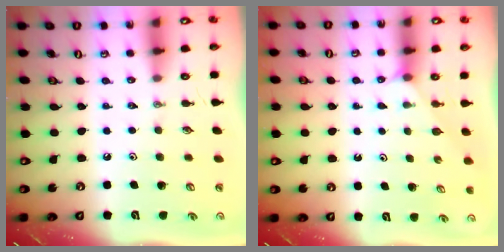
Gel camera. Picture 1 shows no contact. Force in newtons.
{"total": 2.1, "press": 2.0, "slide": 0.3}